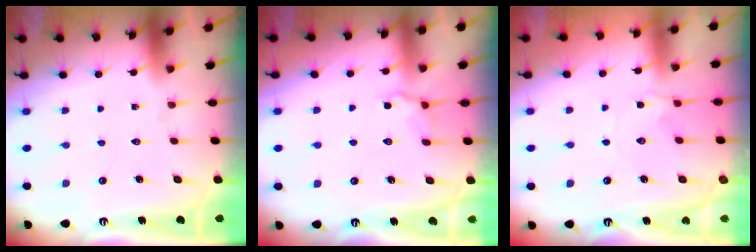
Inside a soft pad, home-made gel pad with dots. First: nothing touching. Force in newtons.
{"total": 4.2, "press": 4.0, "slide": 1.4}
{"total": 2.7, "press": 2.7, "slide": 0.4}